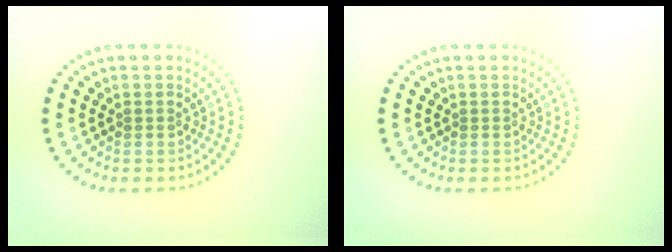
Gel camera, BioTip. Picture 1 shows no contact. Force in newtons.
{"total": 0.0}